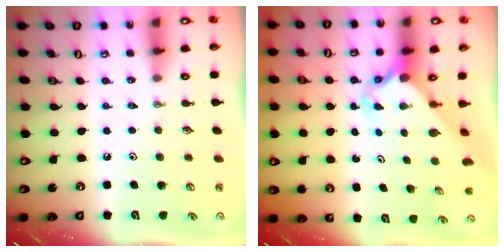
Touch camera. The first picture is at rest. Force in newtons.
{"total": 2.8, "press": 2.7, "slide": 0.2}